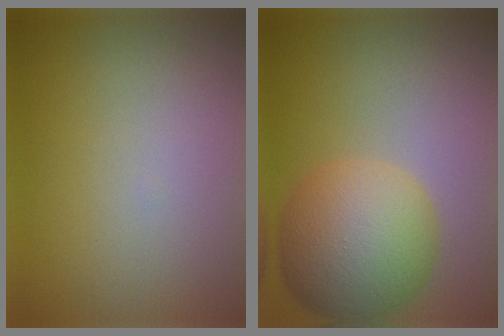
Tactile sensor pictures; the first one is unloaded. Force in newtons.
{"total": 7.9, "press": 7.9, "slide": 0.4}